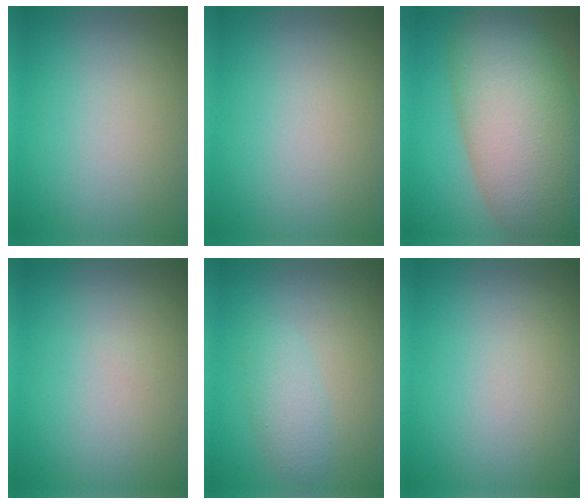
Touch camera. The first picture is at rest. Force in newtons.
{"total": 0.0}
{"total": 13.4, "press": 13.4, "slide": 0.8}
{"total": 0.0}
{"total": 2.0, "press": 2.0, "slide": 0.1}
{"total": 0.0}